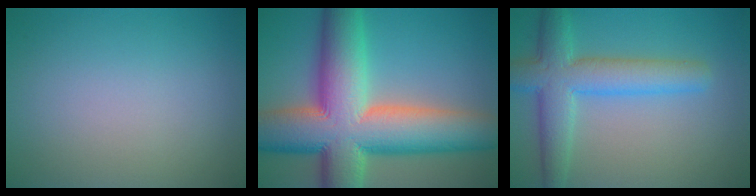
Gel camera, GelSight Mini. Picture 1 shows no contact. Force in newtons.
{"total": 15.9, "press": 15.9, "slide": 0.6}
{"total": 6.1, "press": 6.1, "slide": 0.1}